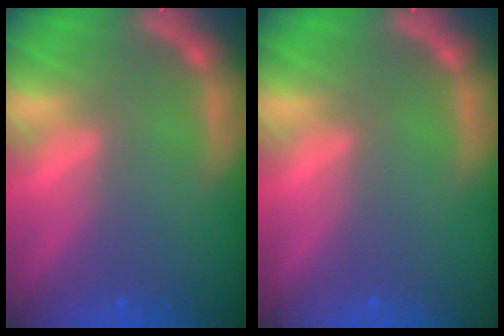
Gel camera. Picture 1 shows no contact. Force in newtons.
{"total": 0.0}